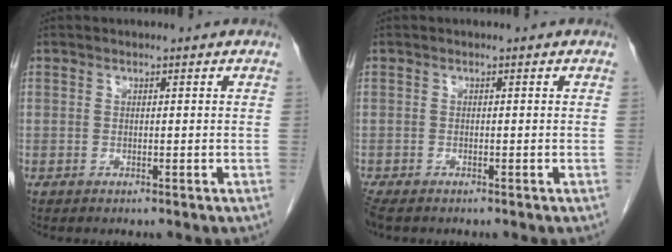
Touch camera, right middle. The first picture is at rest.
{"total": 2.9, "force": [-2.2, 1.1, 1.4], "torque": [-0.034, -0.010, -0.038]}